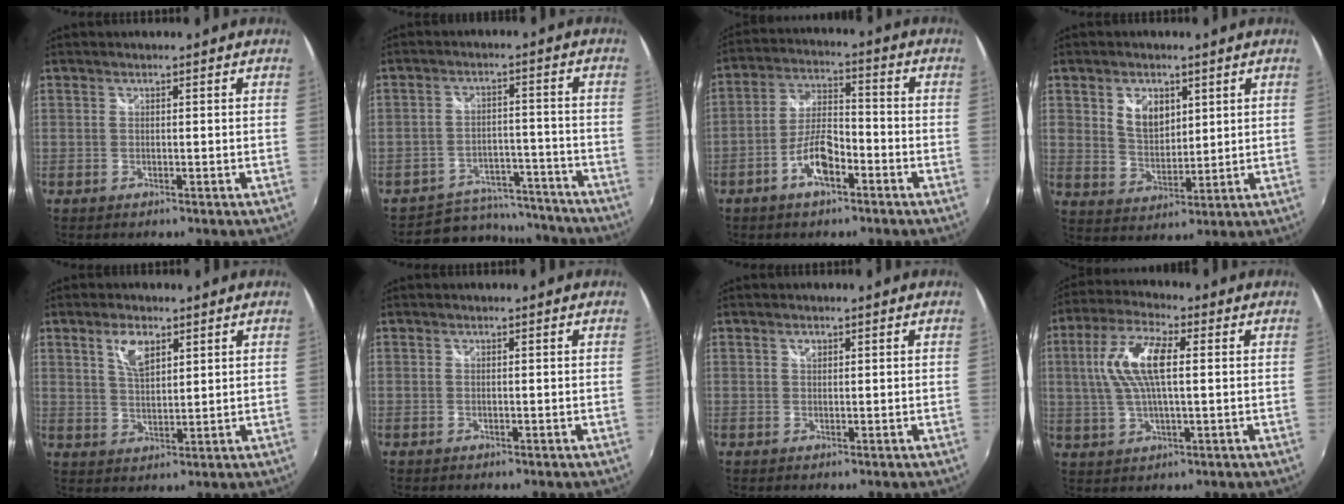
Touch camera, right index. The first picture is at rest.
{"total": 12.5, "force": [-10.8, 6.0, 1.5], "torque": [-0.040, 0.037, -0.137]}
{"total": 8.0, "force": [-4.2, 3.1, 6.1], "torque": [-0.129, 0.010, -0.074]}
{"total": 6.9, "force": [2.9, 4.7, 4.2], "torque": [-0.071, 0.003, 0.058]}
{"total": 5.6, "force": [2.9, 2.5, 4.0], "torque": [-0.071, 0.005, 0.055]}
{"total": 0.0}
{"total": 0.9, "force": [0.4, 0.7, 0.5], "torque": [-0.007, 0.003, 0.007]}
{"total": 11.2, "force": [1.9, 4.1, 10.3], "torque": [-0.208, 0.013, 0.035]}